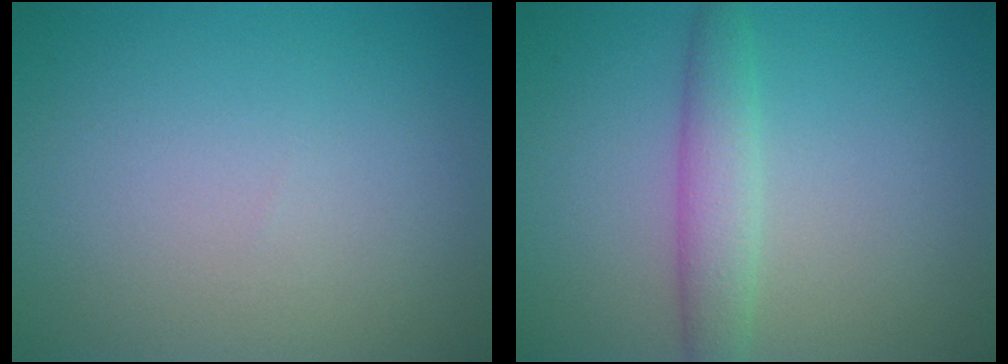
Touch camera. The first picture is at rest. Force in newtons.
{"total": 2.4, "press": 2.4, "slide": 0.2}